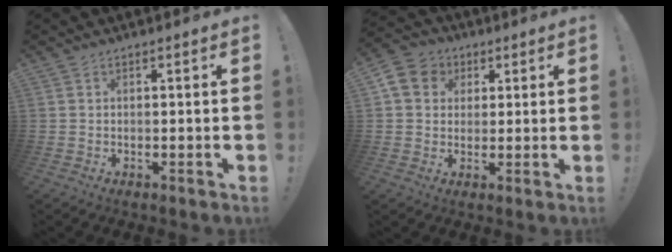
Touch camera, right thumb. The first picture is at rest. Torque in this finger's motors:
{"motor_torque": [0.01, 0.01, 0.21, 0.21, 0.00]}